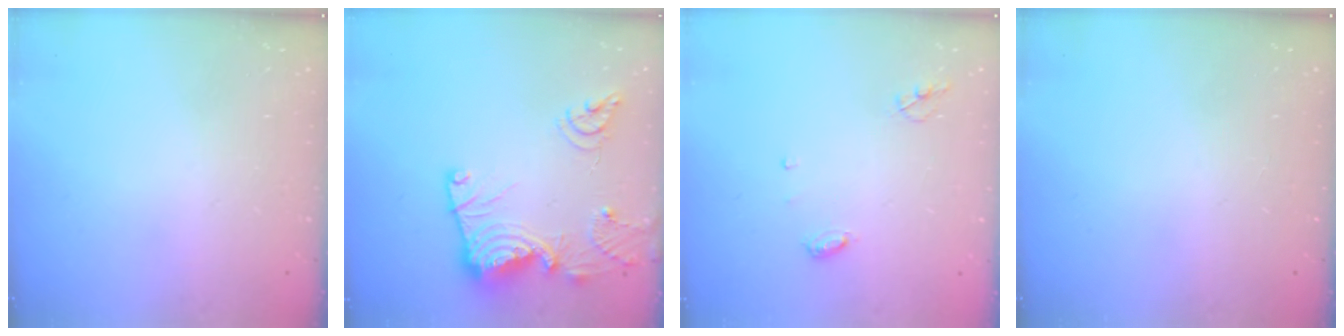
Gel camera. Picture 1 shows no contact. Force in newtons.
{"total": 16.7, "press": 16.7, "slide": 1.2}
{"total": 4.7, "press": 4.6, "slide": 0.5}
{"total": 0.0}